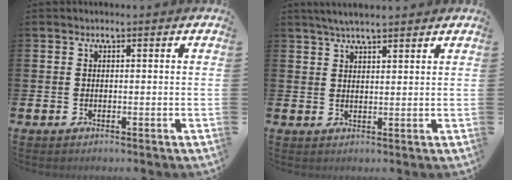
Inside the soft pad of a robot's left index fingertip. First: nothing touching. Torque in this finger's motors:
{"motor_torque": [0.29, -0.25, 0.03, 0.05]}